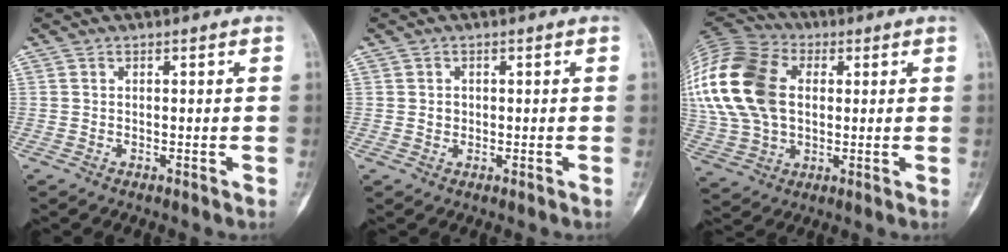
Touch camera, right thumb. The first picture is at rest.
{"total": 1.3, "force": [0.0, 1.2, 0.5], "torque": [-0.005, 0.003, 0.002]}
{"total": 24.5, "force": [4.0, 16.6, 17.5], "torque": [-0.392, 0.021, 0.075]}